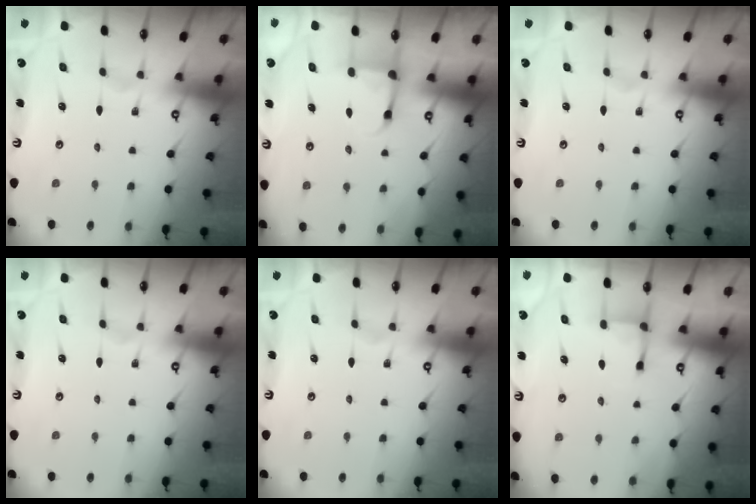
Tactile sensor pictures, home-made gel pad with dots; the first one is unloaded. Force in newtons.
{"total": 4.1, "press": 4.0, "slide": 0.6}
{"total": 0.0}
{"total": 0.0}
{"total": 0.0}
{"total": 2.4, "press": 2.4, "slide": 0.3}